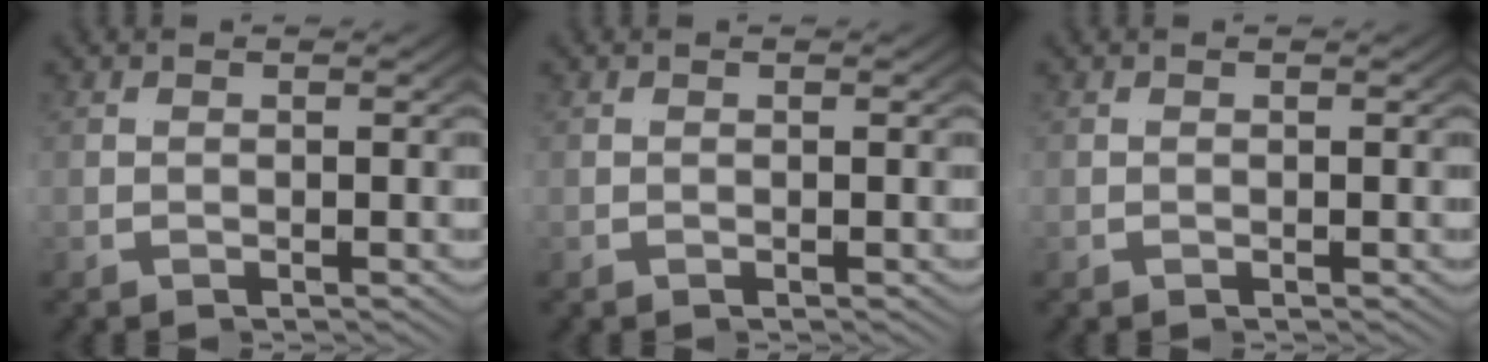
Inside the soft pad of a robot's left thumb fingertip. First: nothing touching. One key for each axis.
{"total": 0.0}
{"total": 0.0}